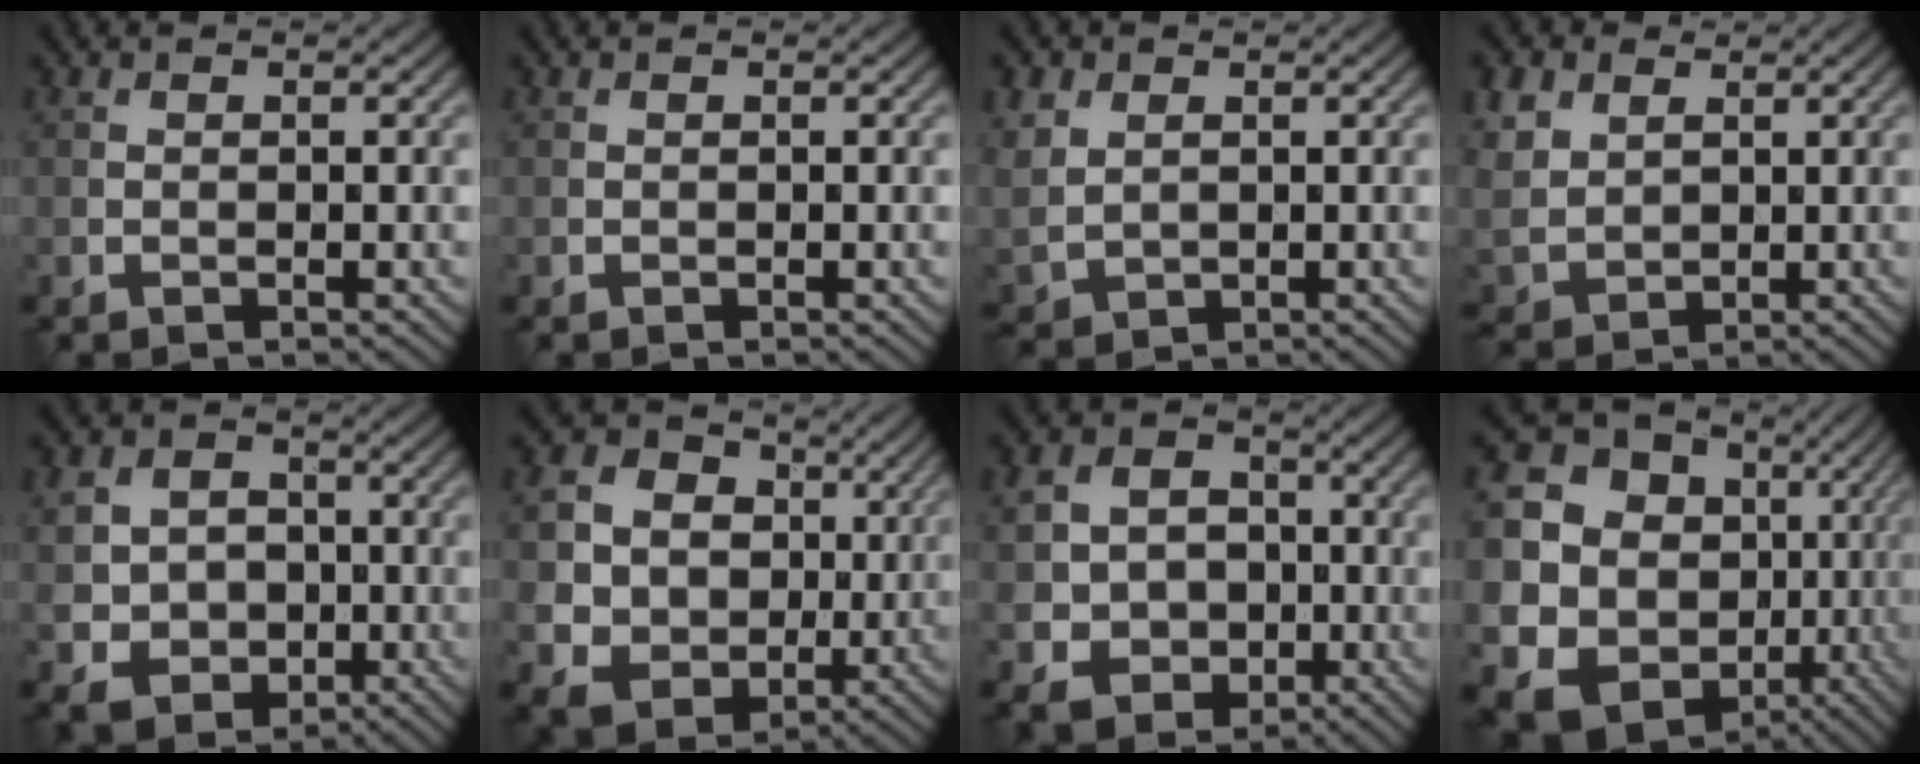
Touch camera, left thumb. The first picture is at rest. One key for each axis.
{"total": 0.0}
{"total": 4.1, "fx": 1.4, "fy": 3.2, "fz": 2.1, "tx": -0.078, "ty": 0.002, "tz": 0.035}
{"total": 5.9, "fx": 2.5, "fy": 4.5, "fz": 2.9, "tx": -0.115, "ty": 0.006, "tz": 0.054}
{"total": 8.4, "fx": -1.0, "fy": 7.5, "fz": 3.7, "tx": -0.110, "ty": -0.011, "tz": -0.029}
{"total": 13.2, "fx": 2.5, "fy": 11.6, "fz": 5.9, "tx": -0.198, "ty": 0.007, "tz": 0.057}
{"total": 9.3, "fx": -1.3, "fy": 8.2, "fz": 4.2, "tx": -0.118, "ty": -0.014, "tz": -0.039}
{"total": 18.2, "fx": -0.9, "fy": 16.5, "fz": 7.5, "tx": -0.196, "ty": -0.018, "tz": 0.004}